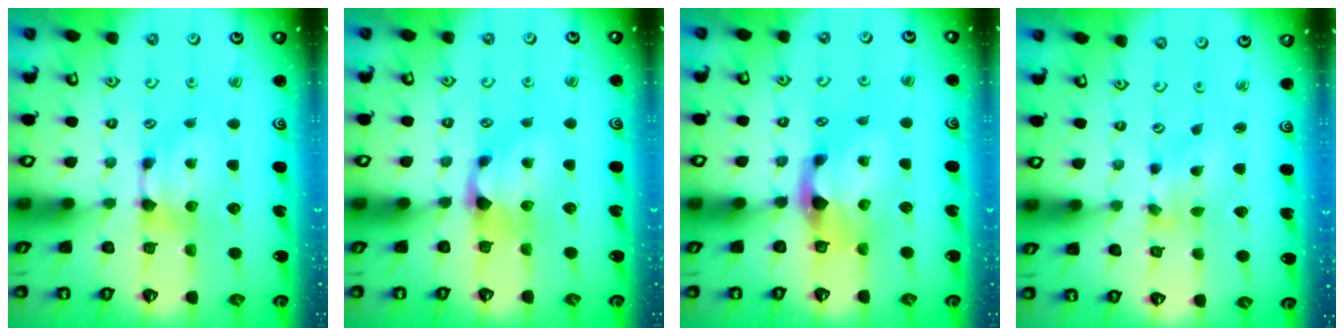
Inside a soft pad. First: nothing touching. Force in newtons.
{"total": 1.0, "press": 0.1, "slide": 1.0}
{"total": 3.0, "press": 2.6, "slide": 1.4}
{"total": 1.8, "press": 1.6, "slide": 0.9}